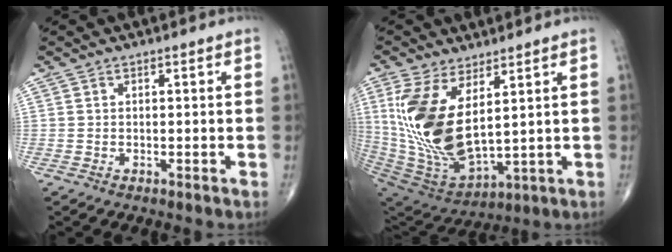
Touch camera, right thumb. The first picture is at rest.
{"total": 18.7, "force": [4.6, 8.8, 15.9], "torque": [-0.330, -0.035, 0.109]}